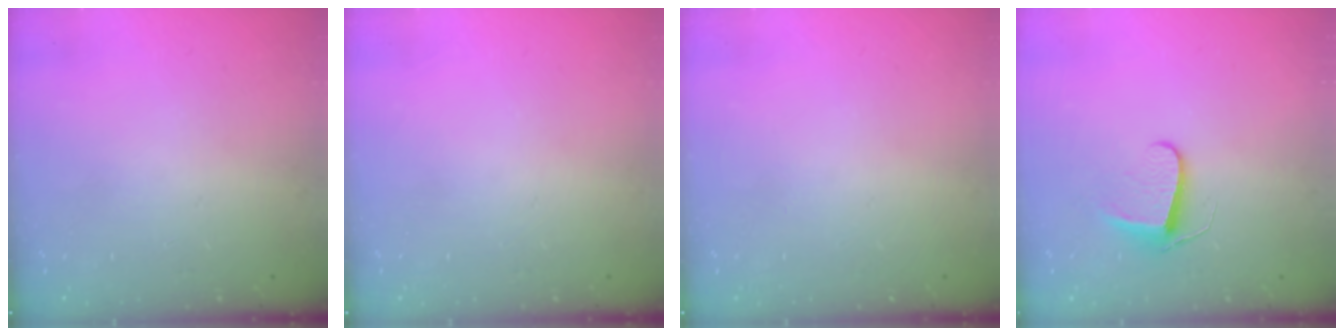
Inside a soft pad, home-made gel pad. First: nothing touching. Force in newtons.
{"total": 0.0}
{"total": 0.0}
{"total": 7.3, "press": 7.2, "slide": 0.6}